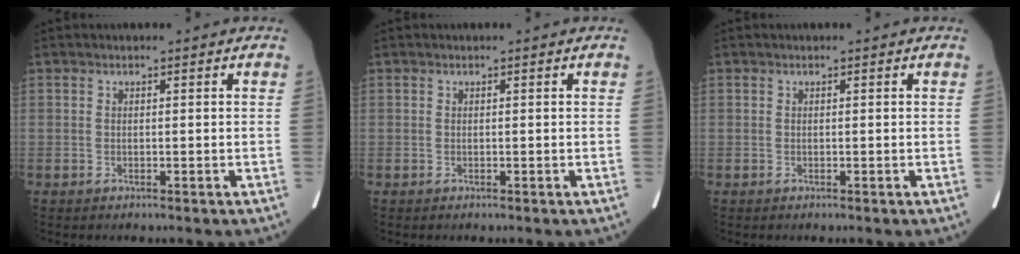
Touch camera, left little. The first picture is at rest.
{"total": 0.0}
{"total": 0.0}